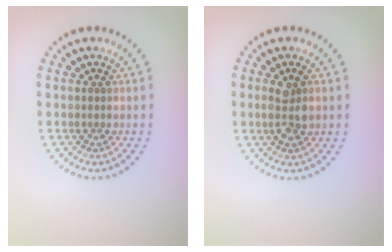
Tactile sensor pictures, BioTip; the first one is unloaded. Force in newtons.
{"total": 2.4, "press": 2.4, "slide": 0.6}